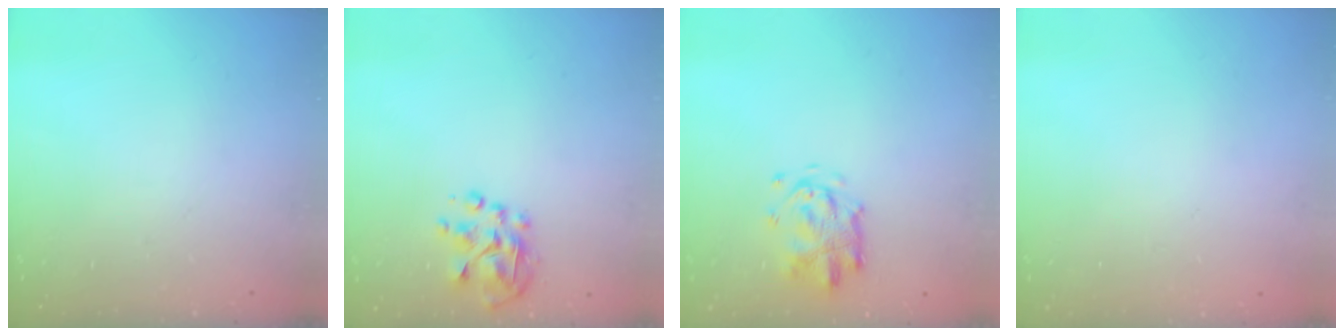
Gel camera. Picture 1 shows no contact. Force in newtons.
{"total": 5.9, "press": 5.8, "slide": 1.2}
{"total": 3.5, "press": 3.5, "slide": 0.3}
{"total": 1.8, "press": 1.8, "slide": 0.1}